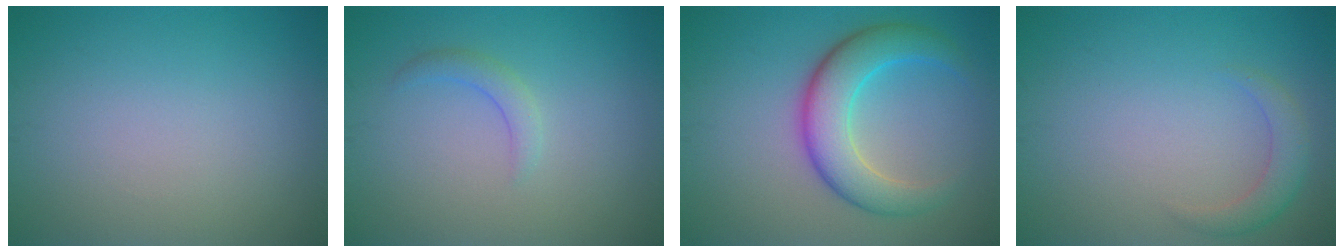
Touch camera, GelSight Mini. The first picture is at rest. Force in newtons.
{"total": 1.5, "press": 1.5, "slide": 0.2}
{"total": 6.1, "press": 6.1, "slide": 0.2}
{"total": 2.1, "press": 2.1, "slide": 0.2}